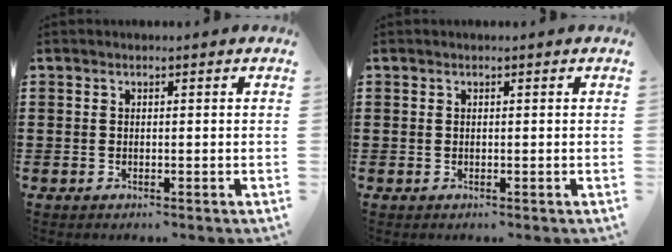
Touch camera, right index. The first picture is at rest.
{"total": 0.0}